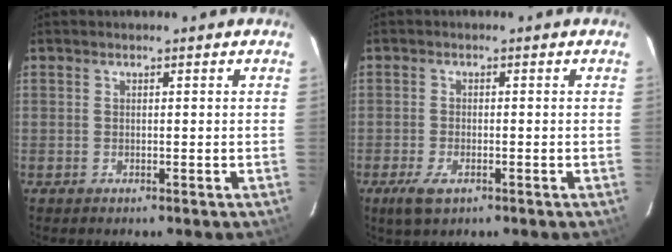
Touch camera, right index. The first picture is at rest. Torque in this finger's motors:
{"motor_torque": [0.50, -0.20, 0.23, 0.05]}